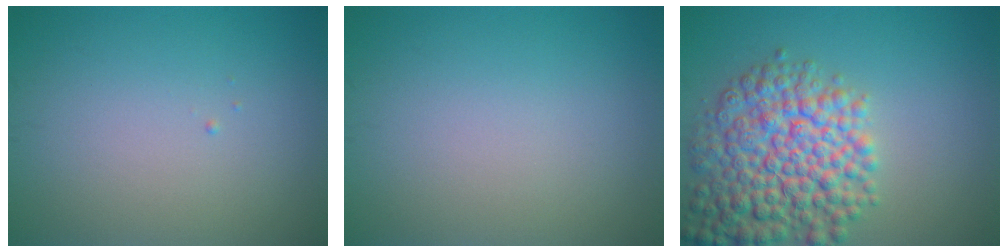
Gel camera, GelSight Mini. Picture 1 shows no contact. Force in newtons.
{"total": 0.0}
{"total": 9.2, "press": 9.2, "slide": 0.3}